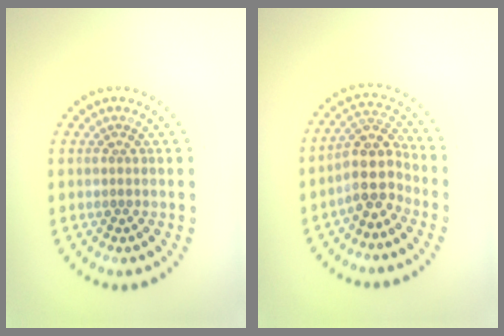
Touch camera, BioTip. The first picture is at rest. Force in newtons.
{"total": 4.1, "press": 3.4, "slide": 2.2}